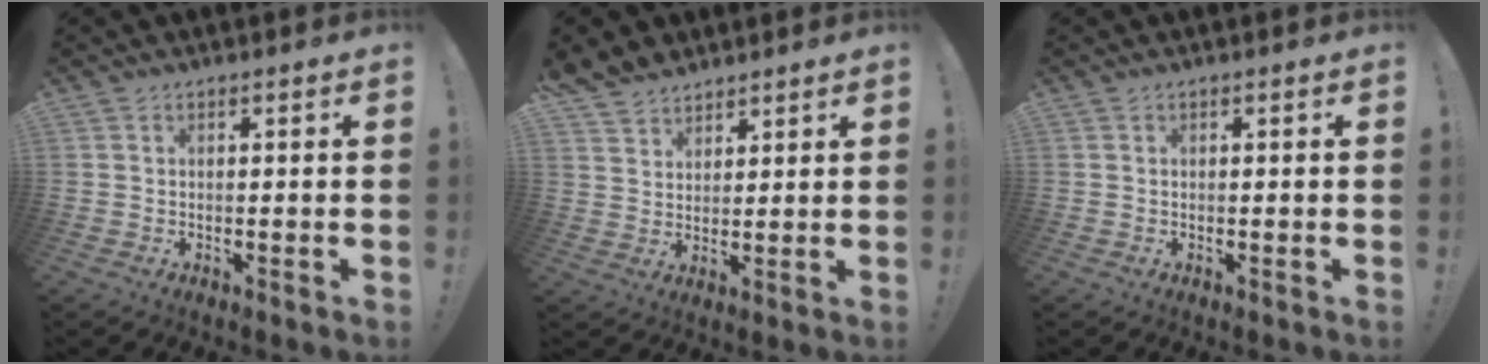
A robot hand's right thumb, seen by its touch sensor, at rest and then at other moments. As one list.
[{"total": 6.2, "force": [5.0, 3.6, 0.7], "torque": [-0.020, -0.035, 0.100]}, {"total": 0.0}]